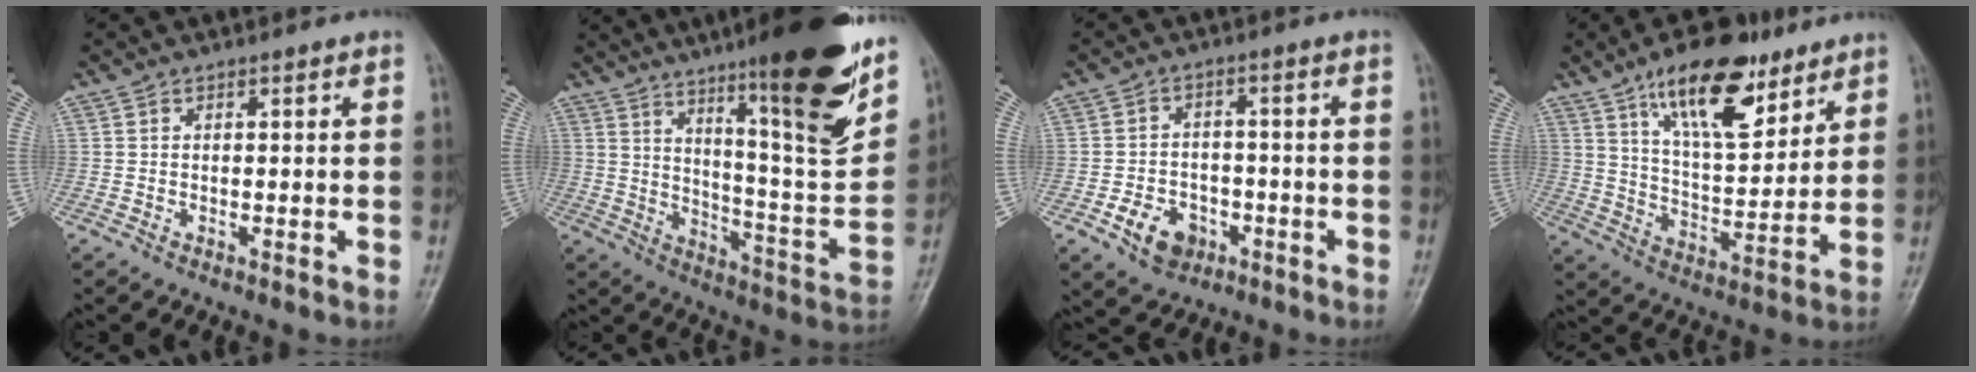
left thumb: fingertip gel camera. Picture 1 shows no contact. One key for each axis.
{"total": 22.5, "fx": 14.0, "fy": 3.4, "fz": 17.3, "tx": -0.225, "ty": -0.070, "tz": 0.218}
{"total": 7.3, "fx": -3.2, "fy": 5.5, "fz": 3.5, "tx": -0.036, "ty": 0.020, "tz": -0.049}
{"total": 16.8, "fx": 10.1, "fy": 6.9, "fz": 11.6, "tx": -0.152, "ty": -0.049, "tz": 0.172}